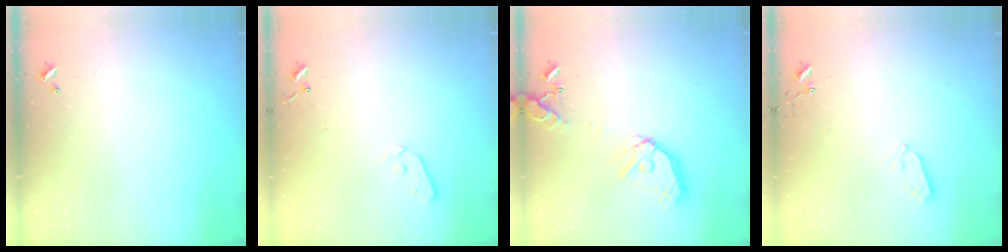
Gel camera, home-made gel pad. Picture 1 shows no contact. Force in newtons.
{"total": 3.8, "press": 3.7, "slide": 0.7}
{"total": 16.8, "press": 16.6, "slide": 2.9}
{"total": 3.9, "press": 3.8, "slide": 0.6}